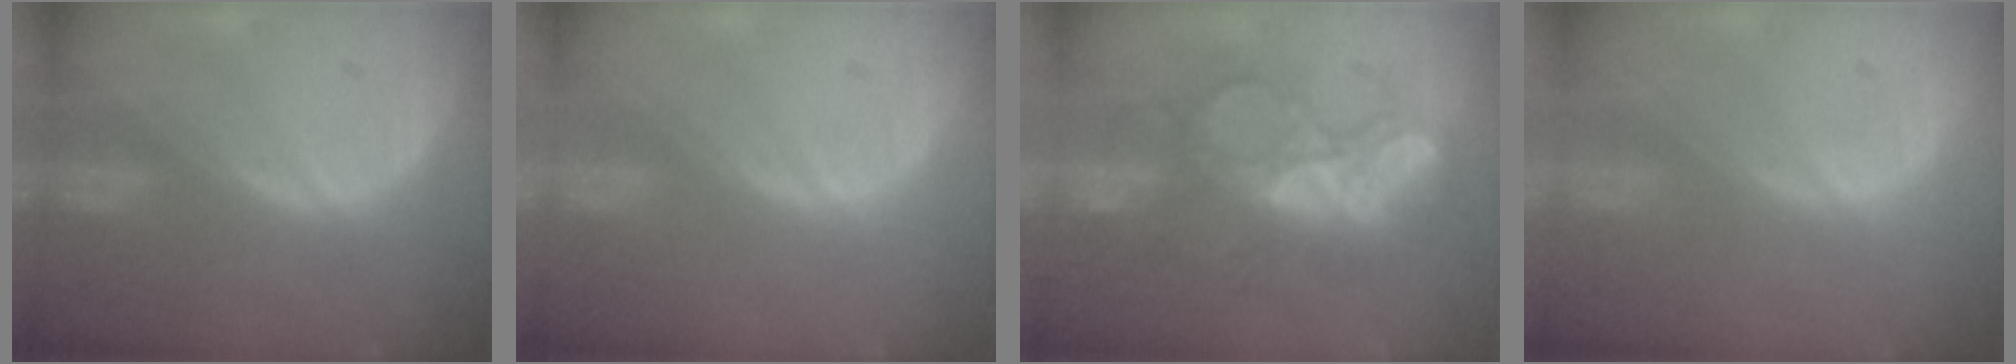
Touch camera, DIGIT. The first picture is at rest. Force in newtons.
{"total": 0.0}
{"total": 8.8, "press": 8.7, "slide": 1.6}
{"total": 0.0}